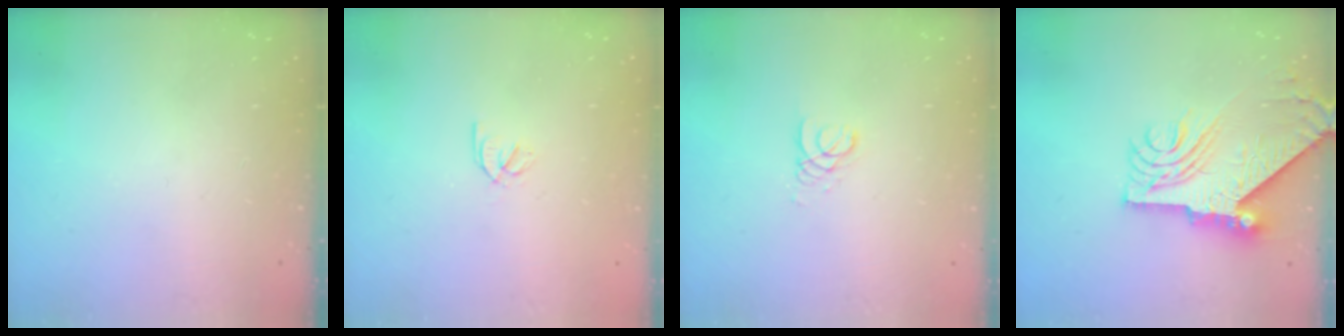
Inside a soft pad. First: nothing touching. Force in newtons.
{"total": 1.9, "press": 1.9, "slide": 0.3}
{"total": 2.6, "press": 2.6, "slide": 0.2}
{"total": 11.9, "press": 11.9, "slide": 1.2}